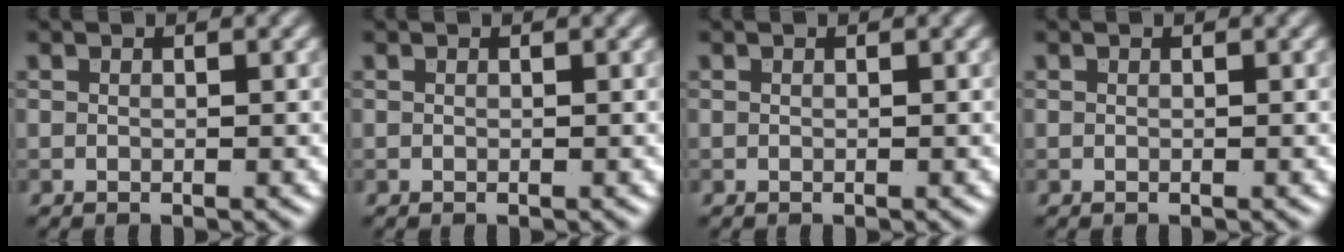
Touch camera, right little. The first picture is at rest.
{"total": 0.0}
{"total": 0.0}
{"total": 0.0}